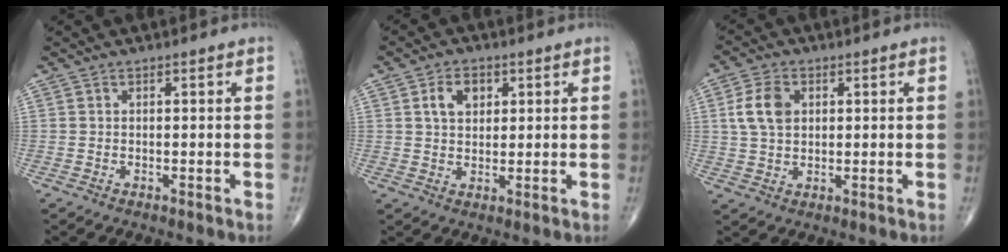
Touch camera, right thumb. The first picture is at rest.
{"total": 5.7, "force": [1.6, 4.4, 3.3], "torque": [-0.030, 0.002, 0.022]}
{"total": 6.7, "force": [1.6, 4.6, 4.6], "torque": [-0.084, 0.000, 0.028]}